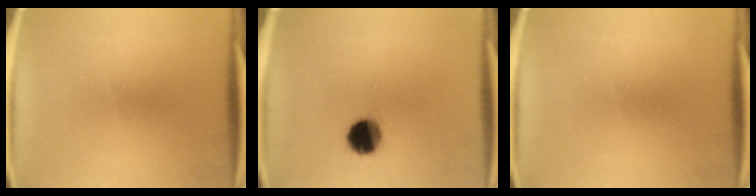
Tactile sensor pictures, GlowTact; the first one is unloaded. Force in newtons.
{"total": 9.2}
{"total": 0.0}